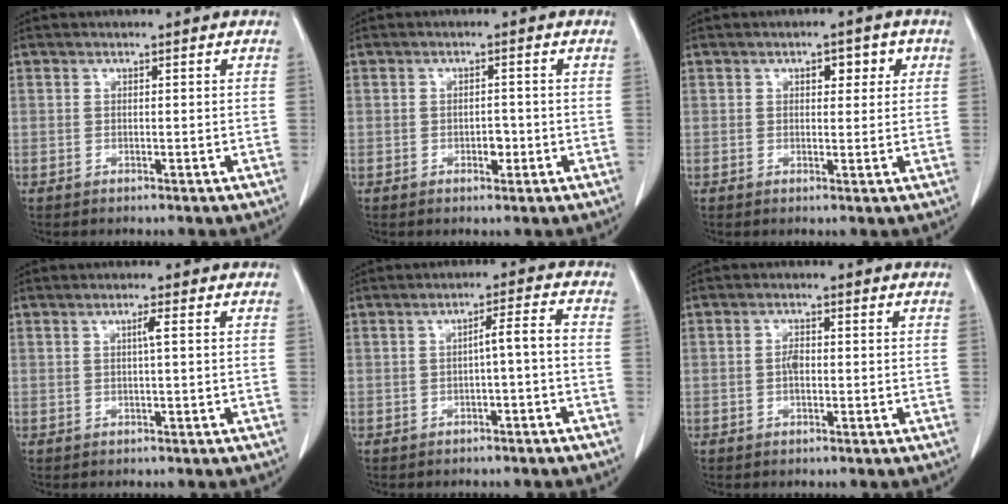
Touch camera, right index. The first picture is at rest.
{"total": 1.9, "force": [-0.7, 1.1, 1.5], "torque": [-0.020, 0.003, -0.007]}
{"total": 3.4, "force": [1.3, 1.8, 2.6], "torque": [-0.027, 0.011, 0.015]}
{"total": 1.3, "force": [0.2, -0.3, 1.3], "torque": [-0.022, 0.002, 0.002]}
{"total": 3.3, "force": [-1.1, 0.1, 3.2], "torque": [-0.045, 0.015, -0.016]}
{"total": 1.8, "force": [-0.2, 0.8, 1.6], "torque": [-0.029, 0.003, -0.005]}